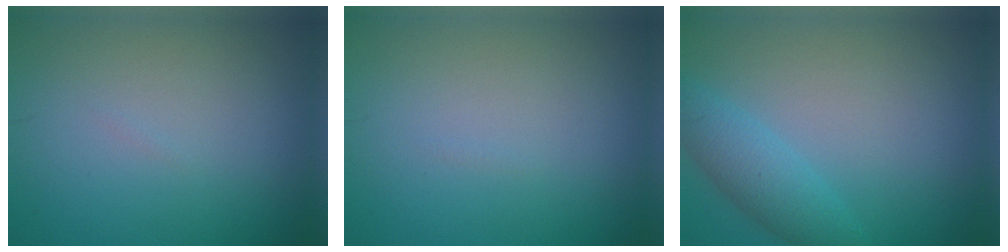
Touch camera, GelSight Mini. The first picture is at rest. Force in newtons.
{"total": 0.0}
{"total": 3.3, "press": 3.3, "slide": 0.1}